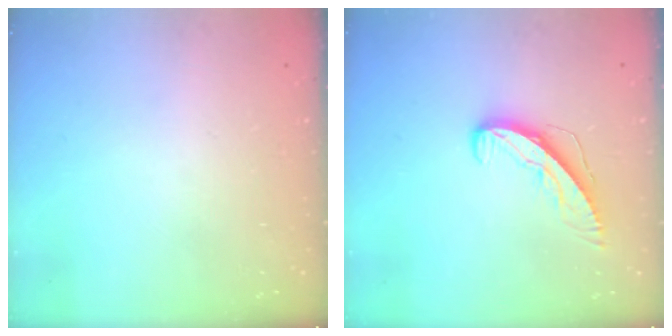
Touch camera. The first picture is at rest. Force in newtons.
{"total": 8.7, "press": 8.6, "slide": 0.4}